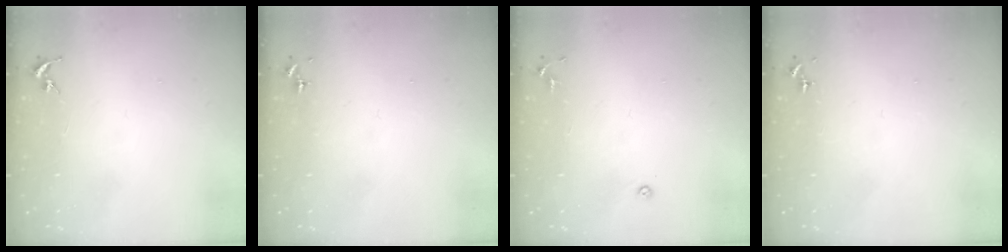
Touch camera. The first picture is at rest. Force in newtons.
{"total": 0.0}
{"total": 3.5, "press": 3.4, "slide": 0.7}
{"total": 0.0}